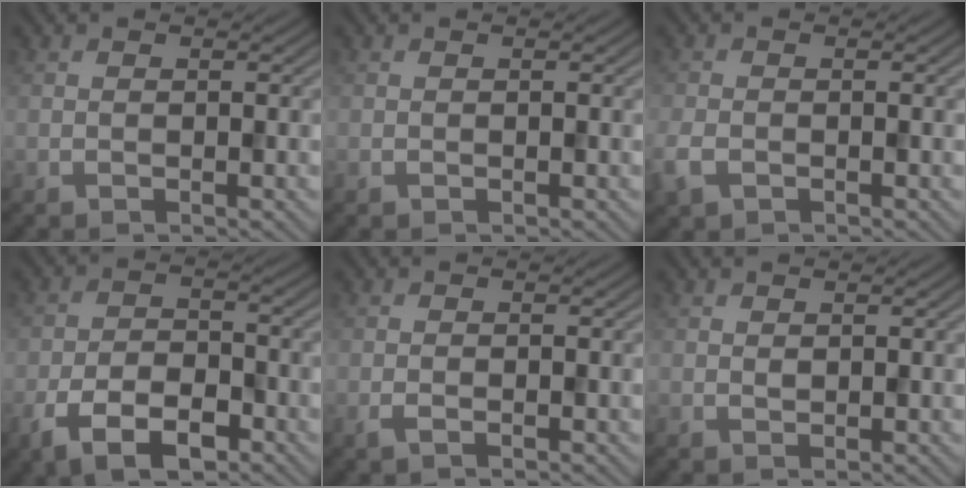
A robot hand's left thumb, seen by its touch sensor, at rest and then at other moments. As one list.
[{"total": 0.0}, {"total": 2.8, "force": [-1.4, 1.9, 1.6], "torque": [-0.047, -0.009, -0.035]}, {"total": 7.7, "force": [-4.4, 3.8, 5.0], "torque": [-0.093, -0.004, -0.087]}, {"total": 1.4, "force": [-0.7, 0.6, 1.0], "torque": [-0.024, -0.002, -0.014]}, {"total": 0.7, "force": [0.5, 0.4, 0.3], "torque": [-0.008, -0.001, 0.010]}]